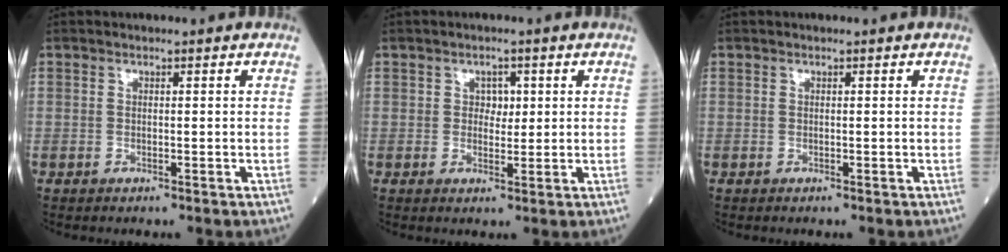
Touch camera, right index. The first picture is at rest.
{"total": 2.3, "force": [0.6, 1.6, 1.5], "torque": [-0.016, 0.000, 0.007]}
{"total": 0.0}